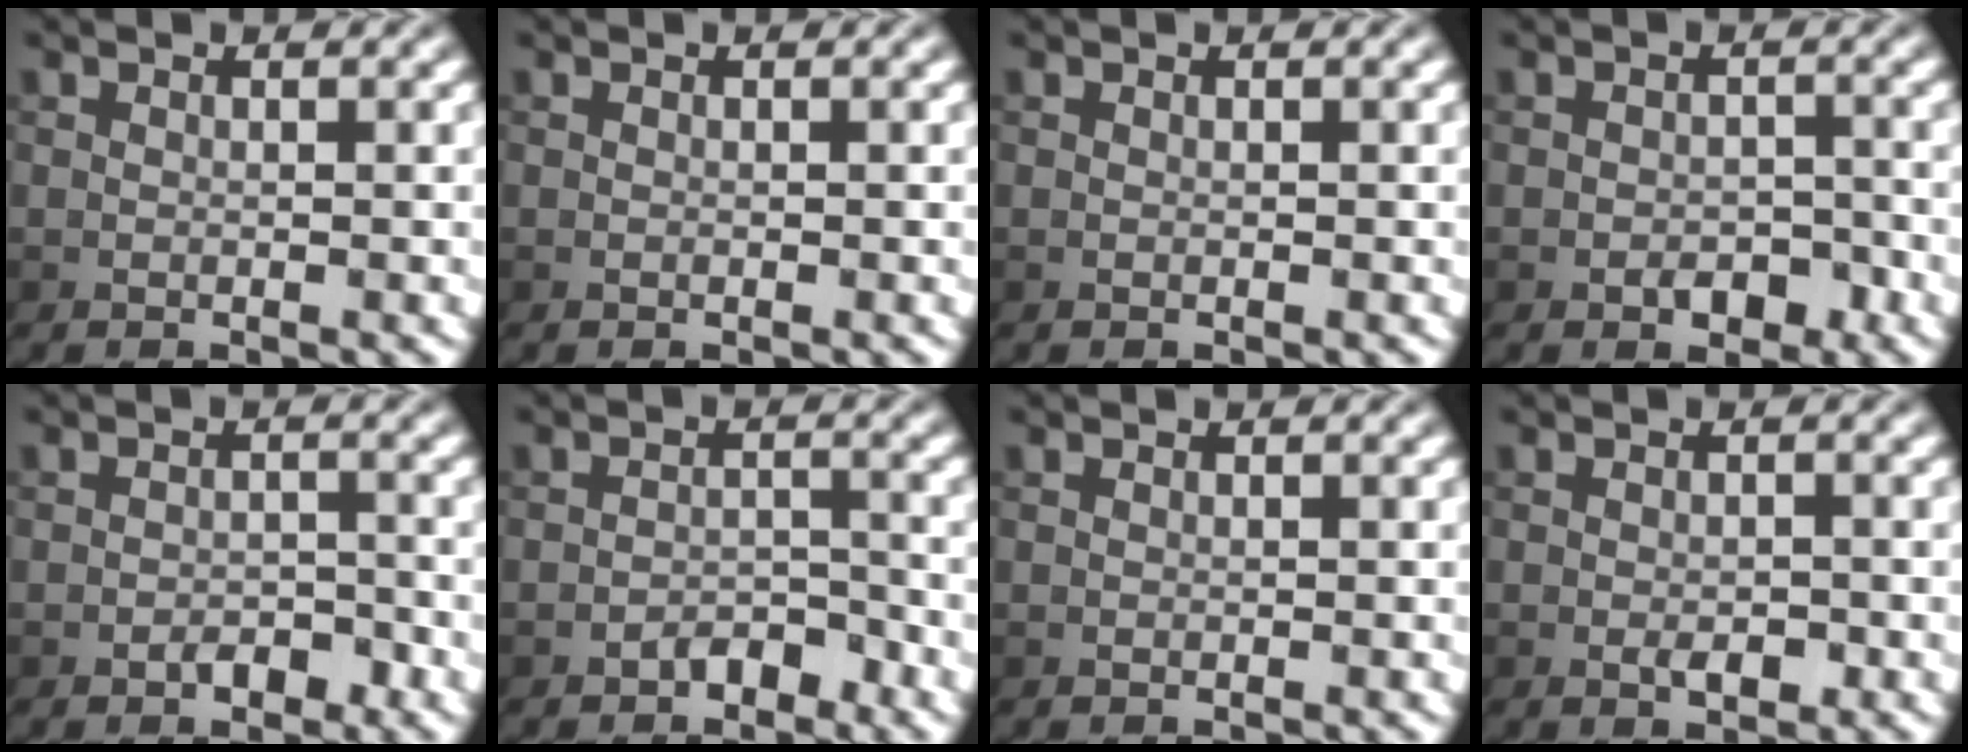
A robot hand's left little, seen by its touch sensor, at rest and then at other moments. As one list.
[{"total": 0.0}, {"total": 0.0}, {"total": 2.1, "force": [-1.1, 1.3, 1.3], "torque": [-0.015, 0.001, -0.018]}, {"total": 1.7, "force": [-1.0, 0.9, 1.0], "torque": [-0.012, 0.003, -0.018]}, {"total": 2.0, "force": [-1.4, 1.0, 0.9], "torque": [-0.011, 0.008, -0.026]}, {"total": 0.0}, {"total": 1.6, "force": [-0.5, 0.9, 1.3], "torque": [-0.019, -0.001, -0.009]}]